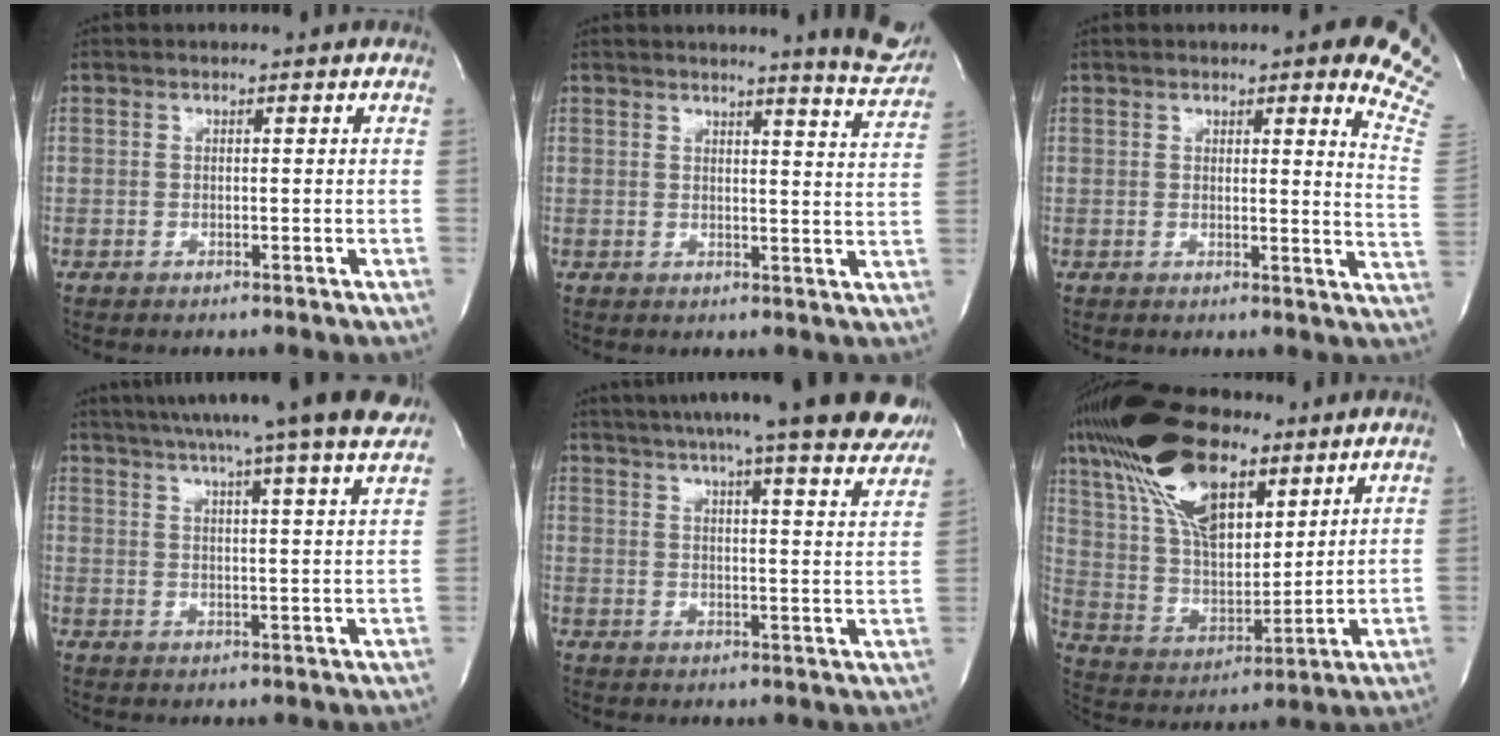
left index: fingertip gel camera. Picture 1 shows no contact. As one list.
[{"total": 7.3, "force": [6.9, -0.2, 2.5], "torque": [-0.031, -0.044, 0.063]}, {"total": 12.0, "force": [8.5, 1.5, 8.3], "torque": [-0.086, -0.055, 0.062]}, {"total": 20.3, "force": [17.3, -1.0, 10.5], "torque": [-0.179, -0.013, 0.226]}, {"total": 23.9, "force": [20.7, 1.8, 11.9], "torque": [-0.176, -0.026, 0.253]}, {"total": 21.6, "force": [12.5, 9.4, 14.8], "torque": [-0.316, 0.031, 0.228]}]